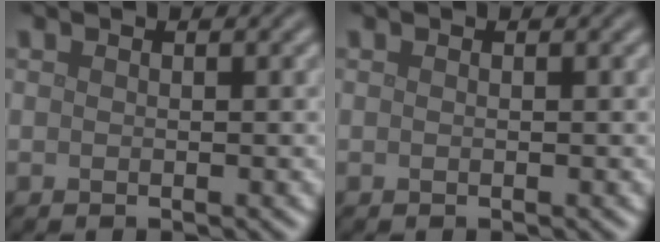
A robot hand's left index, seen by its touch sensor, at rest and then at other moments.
{"total": 0.0}